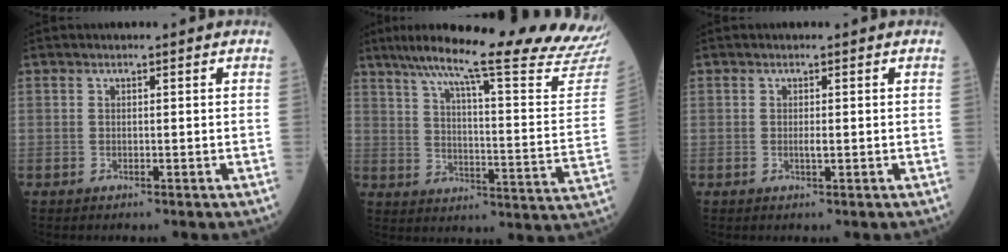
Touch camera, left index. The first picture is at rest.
{"total": 28.0, "force": [25.0, -0.6, 12.5], "torque": [-0.197, -0.089, 0.316]}
{"total": 0.8, "force": [0.0, 0.1, 0.8], "torque": [-0.019, -0.003, 0.001]}